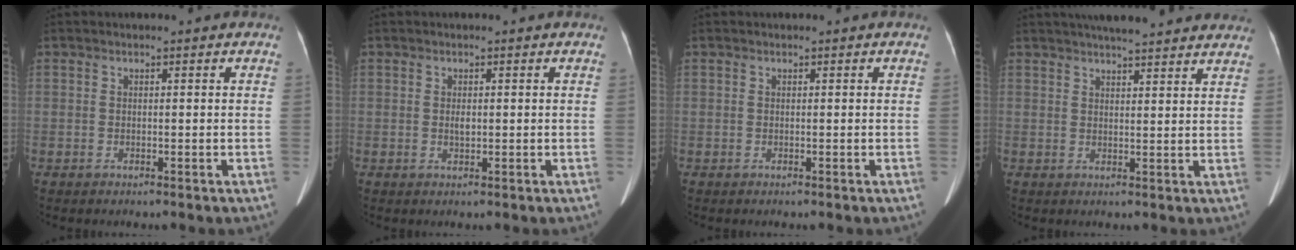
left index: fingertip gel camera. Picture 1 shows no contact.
{"total": 1.0, "force": [0.0, 0.6, 0.9], "torque": [-0.018, 0.001, 0.003]}
{"total": 0.0}
{"total": 14.8, "force": [13.1, 1.9, 6.7], "torque": [-0.089, 0.035, 0.162]}